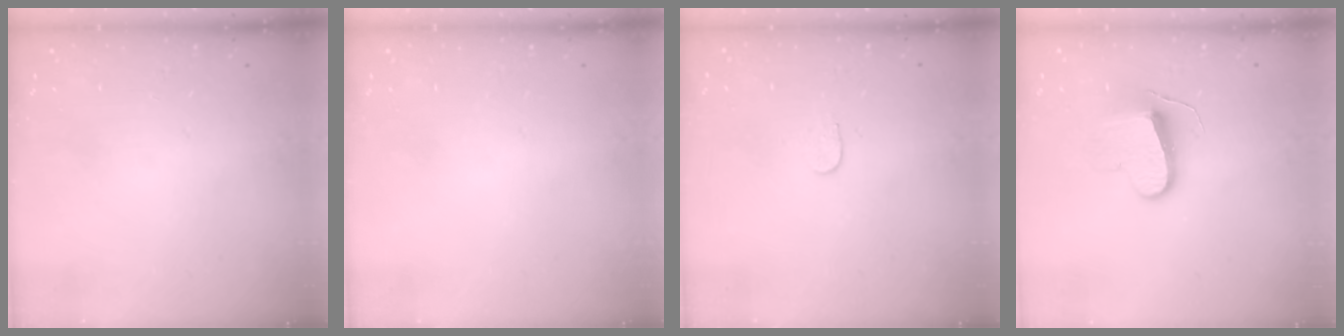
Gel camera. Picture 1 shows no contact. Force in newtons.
{"total": 0.0}
{"total": 4.9, "press": 4.9, "slide": 0.3}
{"total": 9.2, "press": 9.2, "slide": 0.3}